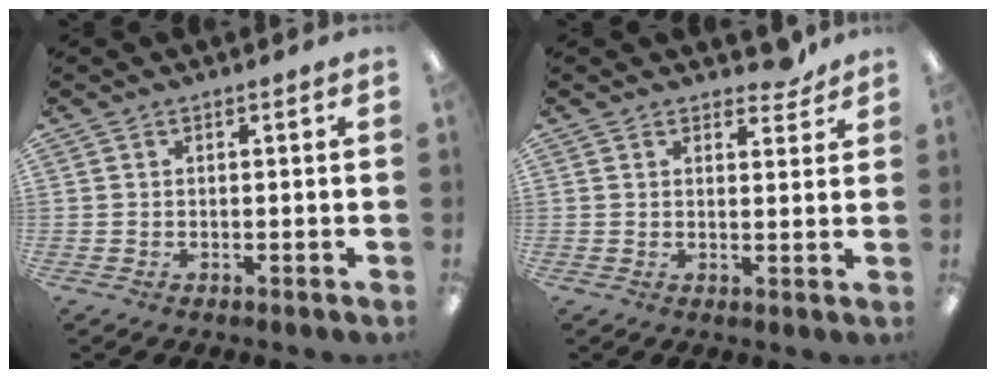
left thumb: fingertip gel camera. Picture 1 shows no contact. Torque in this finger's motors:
{"motor_torque": [-0.27, -0.18, -0.54, 0.08, 0.00]}